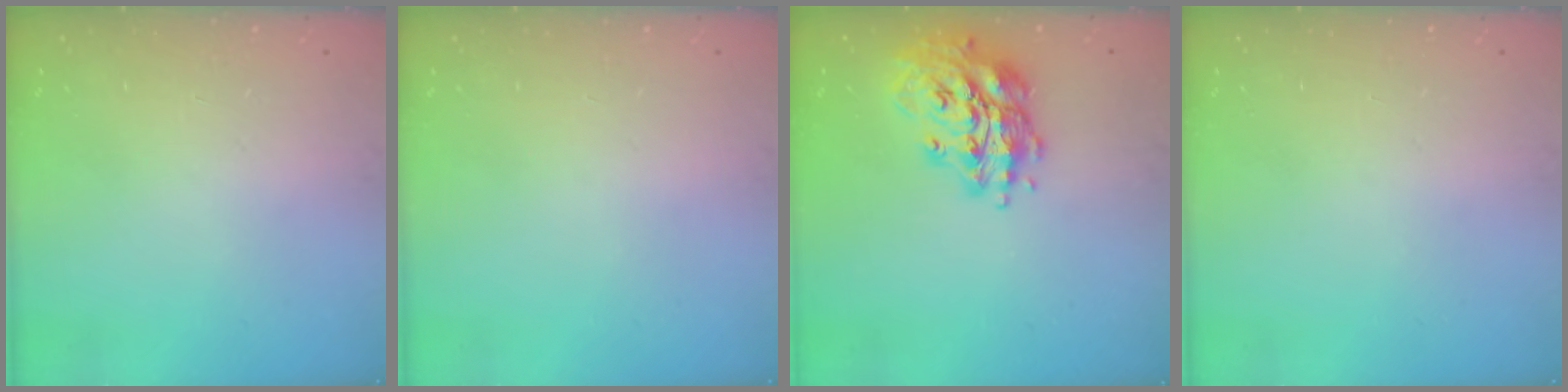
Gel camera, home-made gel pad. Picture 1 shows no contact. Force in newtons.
{"total": 0.0}
{"total": 16.1, "press": 15.9, "slide": 2.1}
{"total": 0.0}